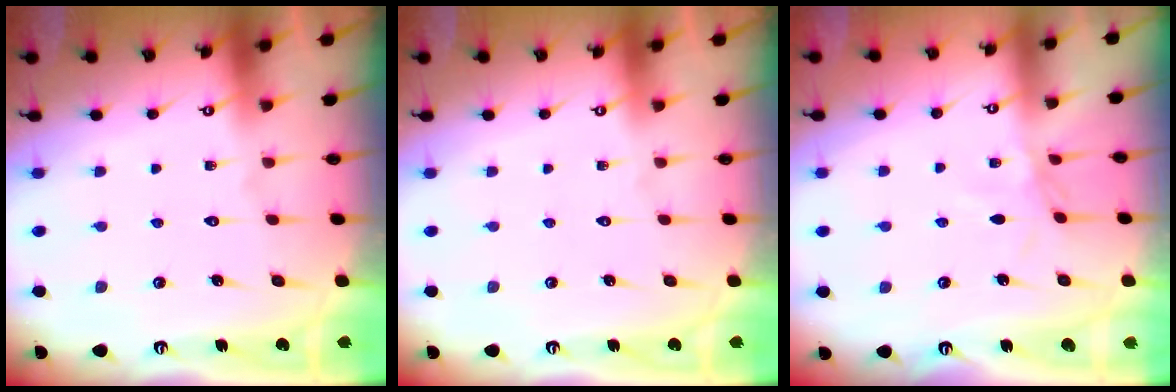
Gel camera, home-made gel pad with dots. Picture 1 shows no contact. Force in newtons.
{"total": 0.0}
{"total": 2.5, "press": 2.4, "slide": 0.5}